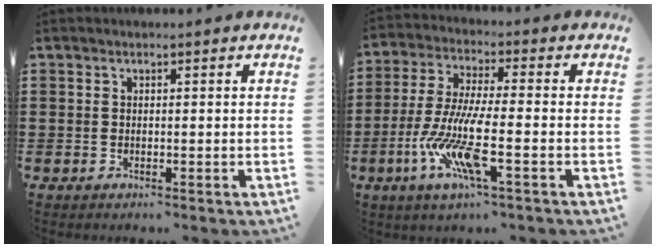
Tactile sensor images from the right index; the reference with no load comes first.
{"total": 10.4, "force": [-4.4, 1.9, 9.2], "torque": [-0.214, -0.014, -0.091]}